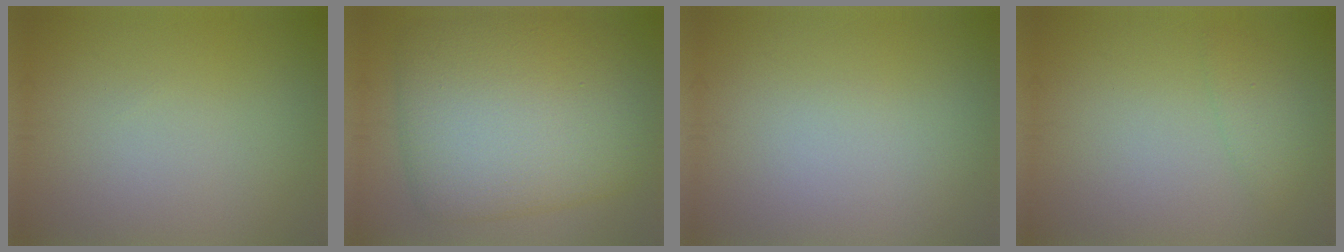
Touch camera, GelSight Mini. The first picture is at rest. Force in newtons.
{"total": 11.6, "press": 11.6, "slide": 0.3}
{"total": 0.0}
{"total": 1.5, "press": 1.5, "slide": 0.2}